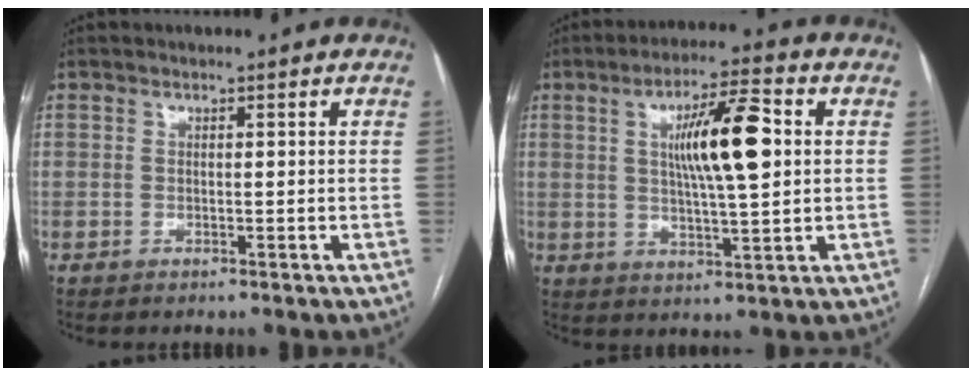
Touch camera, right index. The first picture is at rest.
{"total": 11.5, "force": [2.3, 1.7, 11.1], "torque": [-0.186, 0.010, 0.038]}